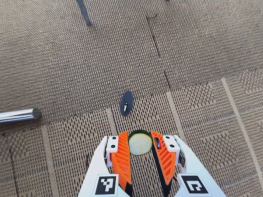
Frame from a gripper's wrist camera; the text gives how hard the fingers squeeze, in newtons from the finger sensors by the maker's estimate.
{"total": 7.6, "left": 7.5, "right": 7.7}